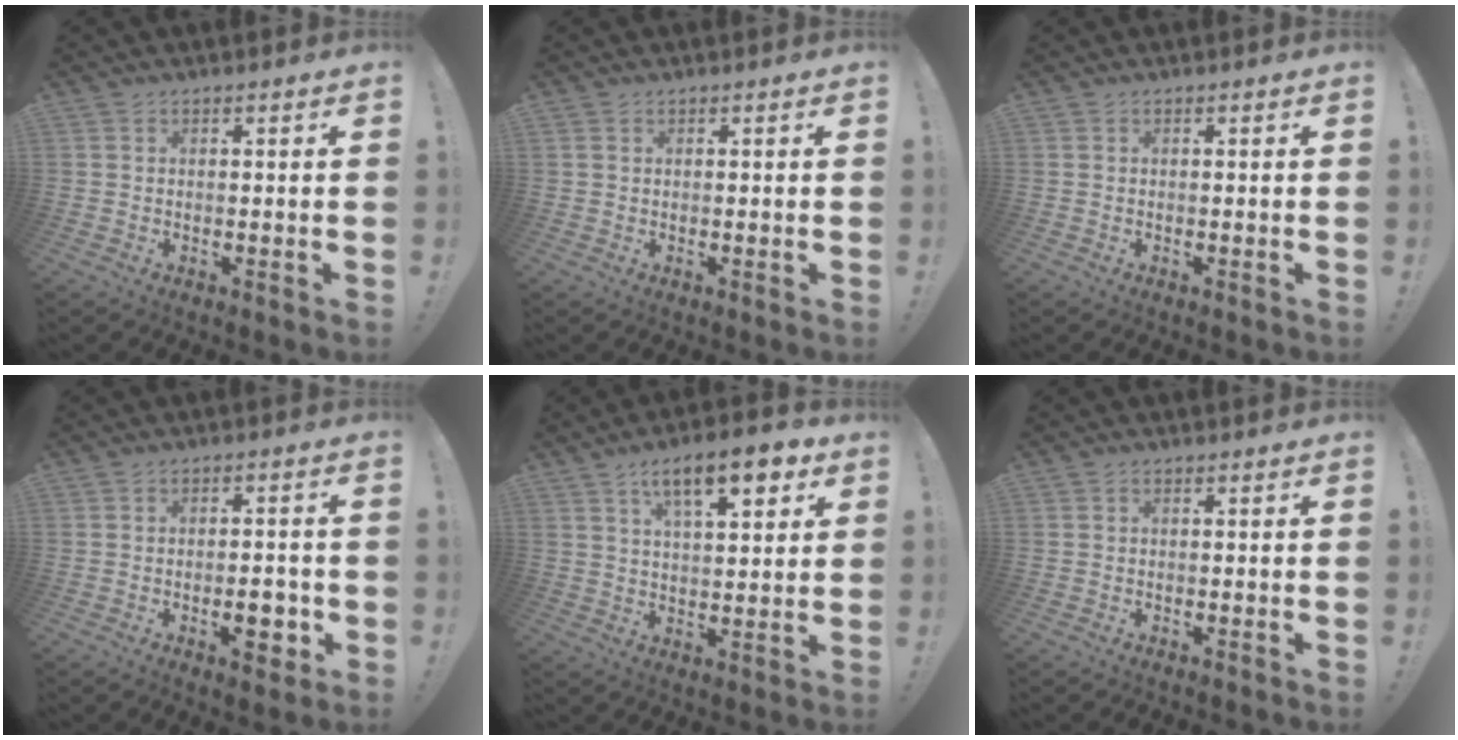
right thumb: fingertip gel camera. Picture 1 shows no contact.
{"total": 0.7, "force": [0.4, 0.5, 0.3], "torque": [-0.012, 0.003, 0.009]}
{"total": 0.0}
{"total": 6.7, "force": [-2.2, 3.0, 5.6], "torque": [-0.063, 0.005, -0.035]}
{"total": 13.2, "force": [6.7, 4.8, 10.3], "torque": [-0.156, -0.017, 0.108]}
{"total": 0.0}